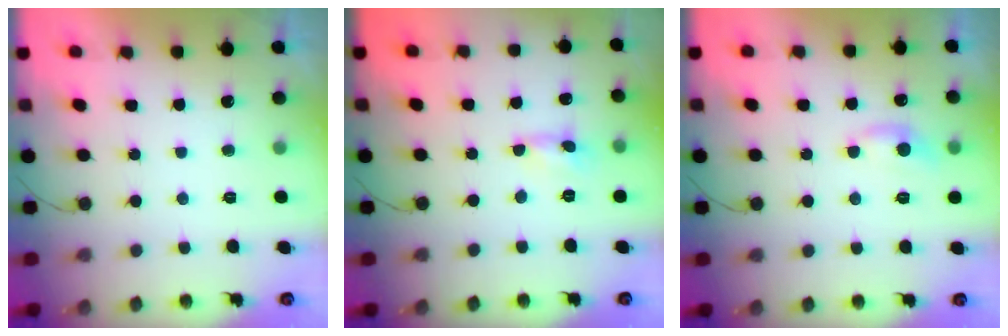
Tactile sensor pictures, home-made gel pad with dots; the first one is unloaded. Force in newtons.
{"total": 0.0}
{"total": 5.1, "press": 5.1, "slide": 0.7}